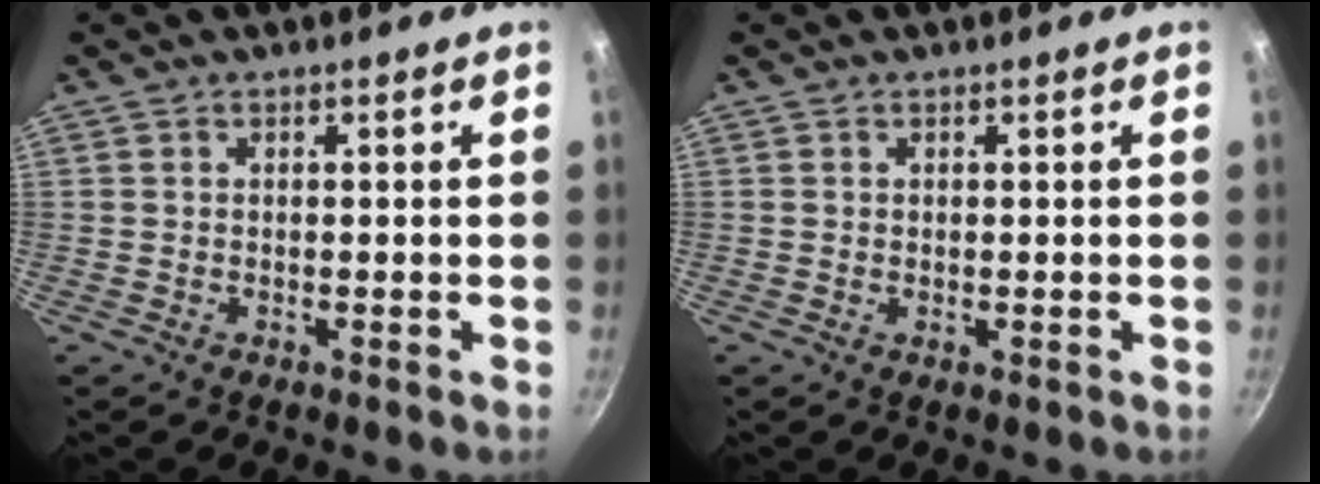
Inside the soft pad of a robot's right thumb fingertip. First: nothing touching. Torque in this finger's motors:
{"motor_torque": [0.08, -0.02, 0.31, -0.33, 0.03]}